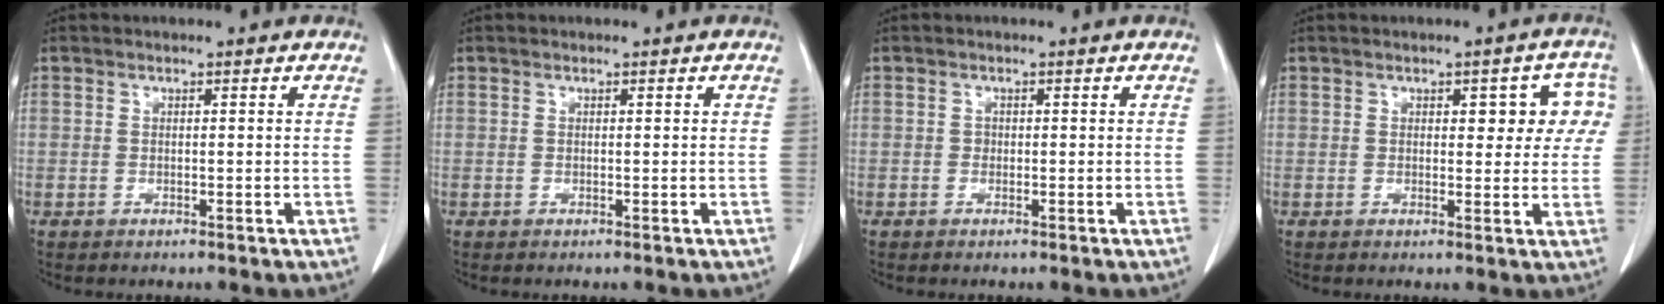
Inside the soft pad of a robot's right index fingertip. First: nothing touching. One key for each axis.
{"total": 0.0}
{"total": 0.6, "fx": 0.0, "fy": 0.5, "fz": 0.2, "tx": 0.001, "ty": 0.003, "tz": -0.002}
{"total": 6.1, "fx": 1.7, "fy": 3.1, "fz": 5.0, "tx": -0.039, "ty": 0.022, "tz": 0.019}